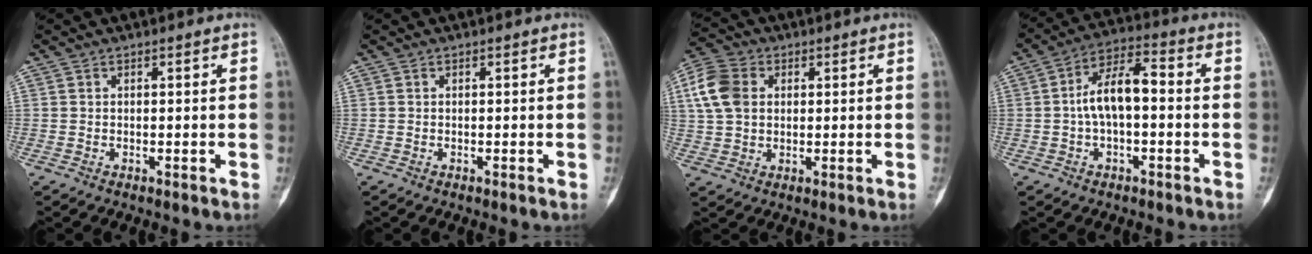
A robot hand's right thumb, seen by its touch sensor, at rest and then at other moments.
{"total": 0.0}
{"total": 6.5, "force": [1.3, 5.0, 3.9], "torque": [-0.073, 0.009, 0.021]}
{"total": 9.7, "force": [-0.5, 4.9, 8.4], "torque": [-0.150, 0.040, -0.018]}